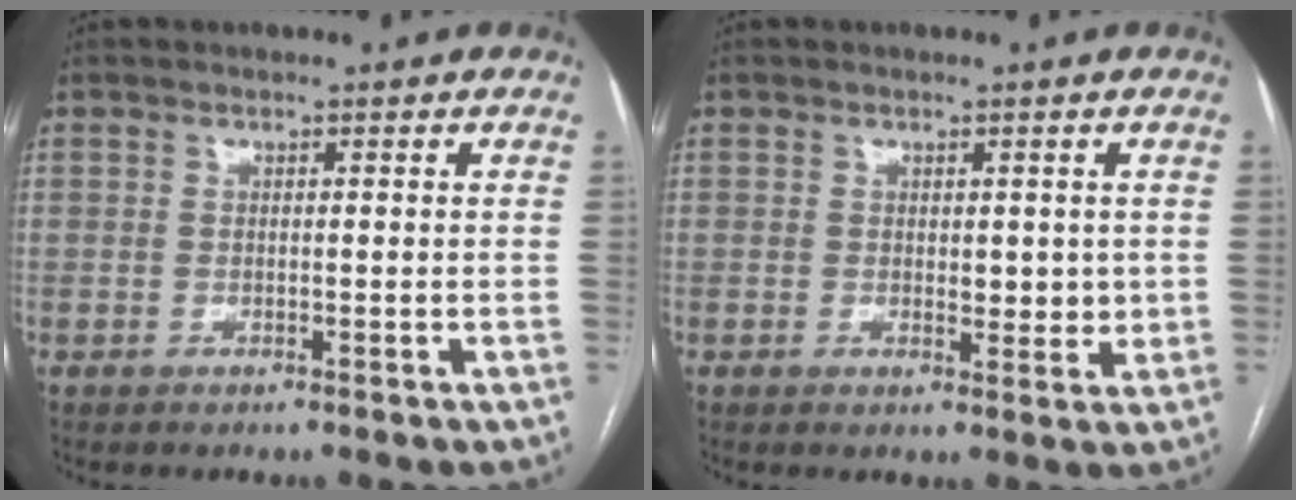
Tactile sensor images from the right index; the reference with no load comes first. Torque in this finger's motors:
{"motor_torque": [0.55, 0.08, 0.23, 0.04]}